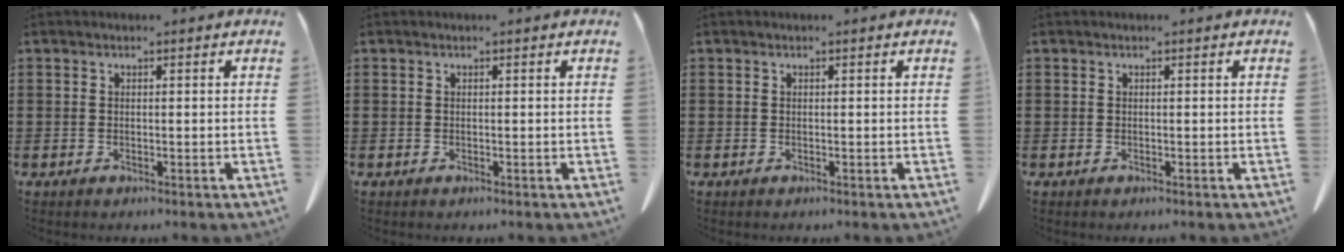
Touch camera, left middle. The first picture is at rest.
{"total": 0.0}
{"total": 0.0}
{"total": 0.0}